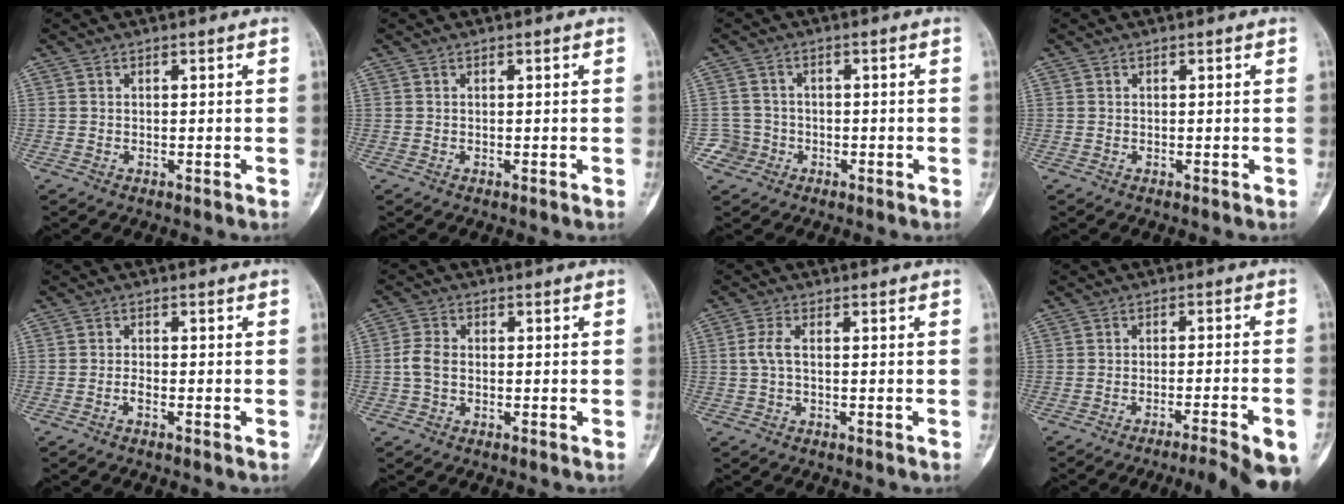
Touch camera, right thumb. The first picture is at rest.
{"total": 0.0}
{"total": 3.6, "force": [-1.5, 3.2, -0.4], "torque": [0.025, 0.016, -0.031]}
{"total": 0.0}
{"total": 1.2, "force": [-0.8, 0.4, 0.9], "torque": [-0.015, 0.004, -0.016]}
{"total": 3.7, "force": [-0.6, 2.6, 2.5], "torque": [-0.051, 0.010, -0.017]}
{"total": 2.7, "force": [0.0, 1.1, 2.5], "torque": [-0.061, 0.003, -0.003]}
{"total": 15.0, "force": [-11.6, 1.2, 9.4], "torque": [-0.095, 0.032, -0.152]}